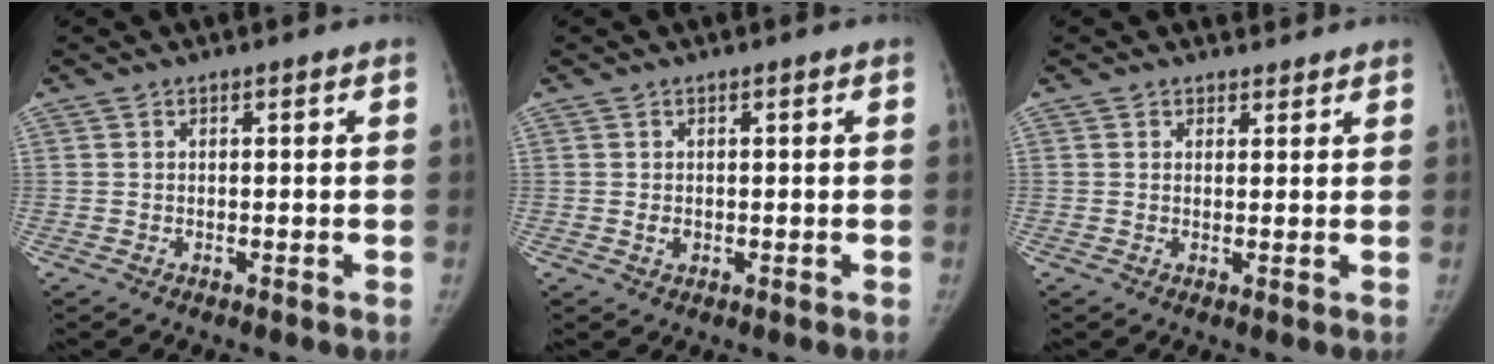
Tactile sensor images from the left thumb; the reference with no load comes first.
{"total": 1.1, "force": [0.0, 0.8, 0.7], "torque": [-0.007, 0.000, 0.004]}
{"total": 1.7, "force": [1.3, 1.0, -0.3], "torque": [0.022, -0.007, 0.012]}